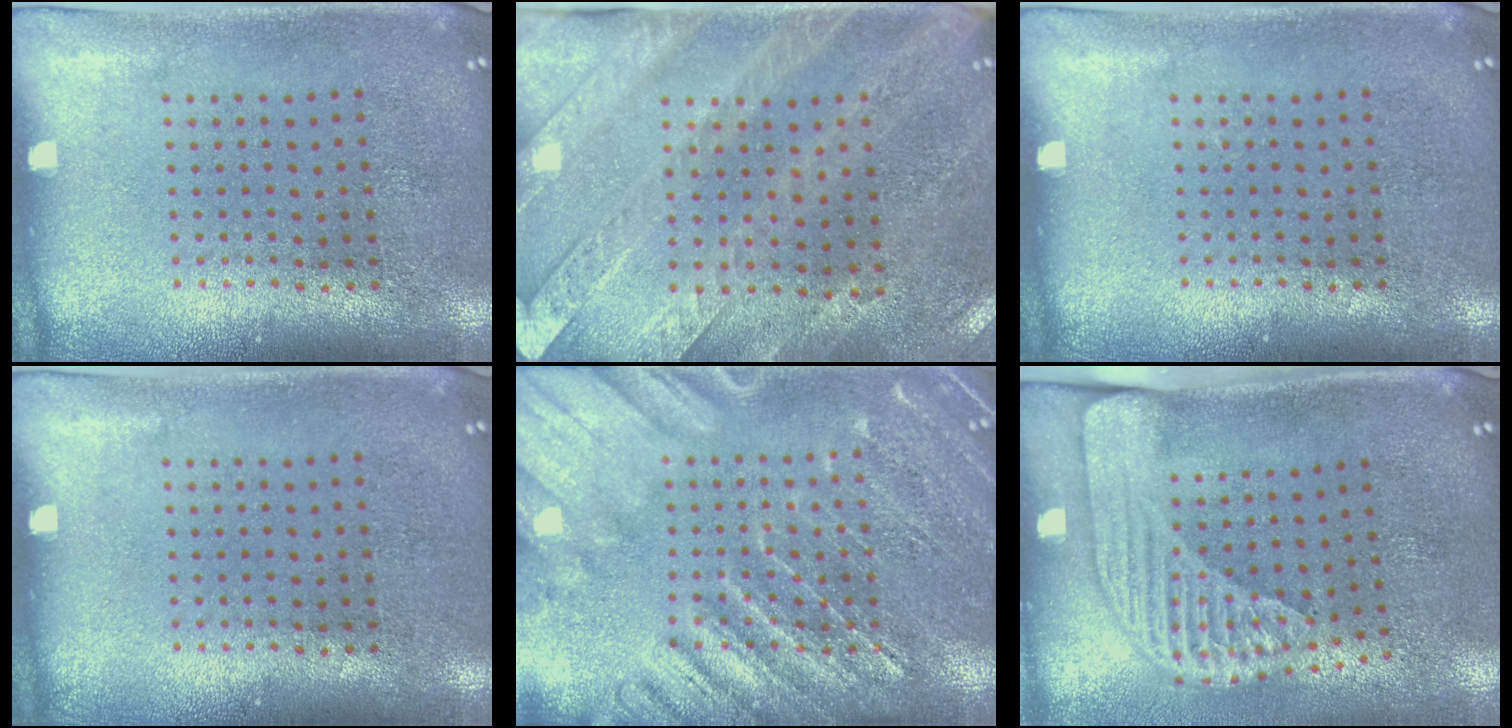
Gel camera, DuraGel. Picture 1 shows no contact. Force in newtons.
{"total": 3.0, "press": 2.6, "slide": 1.4}
{"total": 0.0}
{"total": 0.0}
{"total": 4.7, "press": 4.7, "slide": 0.6}
{"total": 2.3, "press": 1.8, "slide": 1.5}